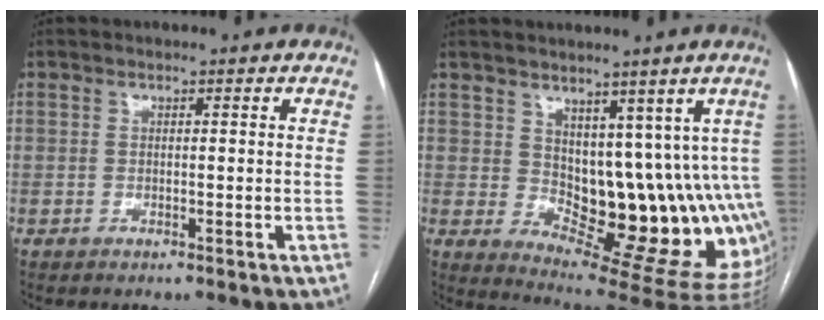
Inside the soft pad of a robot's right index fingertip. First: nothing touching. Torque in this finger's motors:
{"motor_torque": [0.88, 0.06, 0.39, 0.06]}